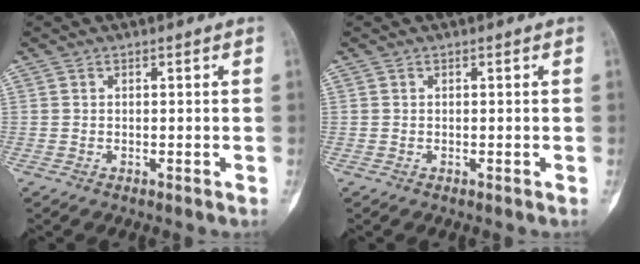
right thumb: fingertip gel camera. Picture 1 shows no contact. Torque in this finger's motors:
{"motor_torque": [0.31, -0.04, -0.22, -0.04, 0.08]}